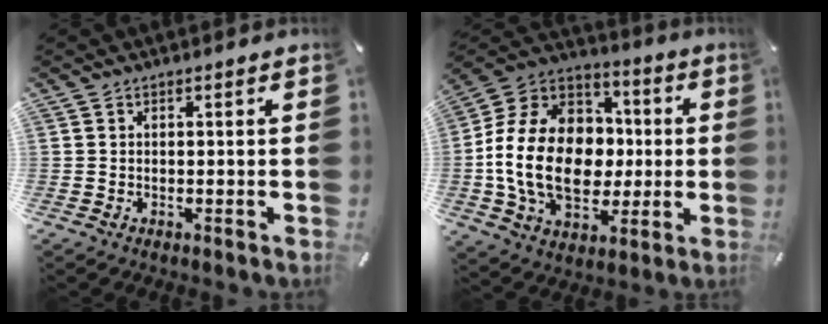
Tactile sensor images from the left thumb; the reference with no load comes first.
{"total": 20.8, "force": [-2.5, 16.1, 13.0], "torque": [-0.275, 0.018, -0.033]}